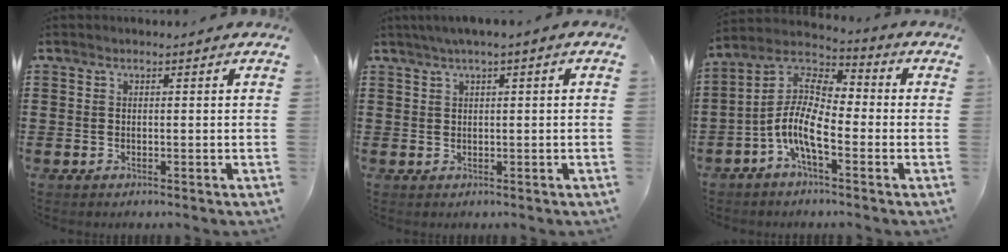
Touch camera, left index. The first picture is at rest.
{"total": 1.6, "force": [0.2, 0.1, 1.5], "torque": [-0.027, -0.001, 0.004]}
{"total": 9.8, "force": [-3.5, 3.3, 8.5], "torque": [-0.209, -0.024, -0.083]}